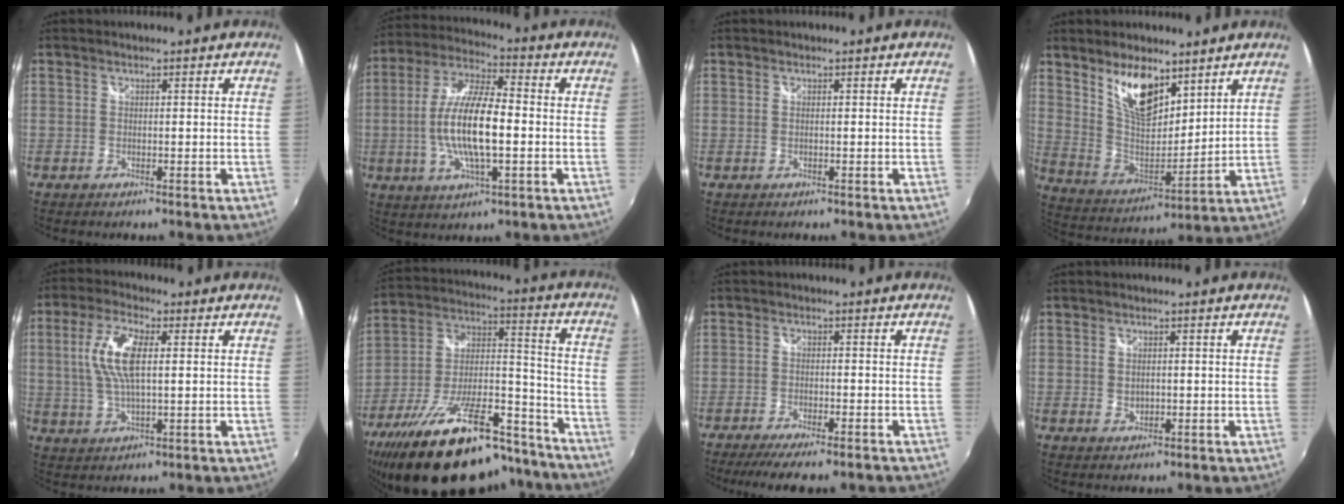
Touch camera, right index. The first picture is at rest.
{"total": 14.5, "force": [-1.9, 4.3, 13.7], "torque": [-0.274, 0.000, -0.037]}
{"total": 0.0}
{"total": 12.9, "force": [8.2, 5.7, 8.2], "torque": [-0.146, -0.005, 0.162]}
{"total": 9.9, "force": [1.7, 3.6, 9.1], "torque": [-0.188, 0.009, 0.035]}
{"total": 29.9, "force": [-21.8, 11.3, 17.2], "torque": [-0.302, -0.003, -0.320]}
{"total": 10.8, "force": [-8.7, 2.2, 6.1], "torque": [-0.133, -0.035, -0.134]}
{"total": 1.9, "force": [0.2, 1.6, 1.0], "torque": [-0.014, -0.002, 0.005]}